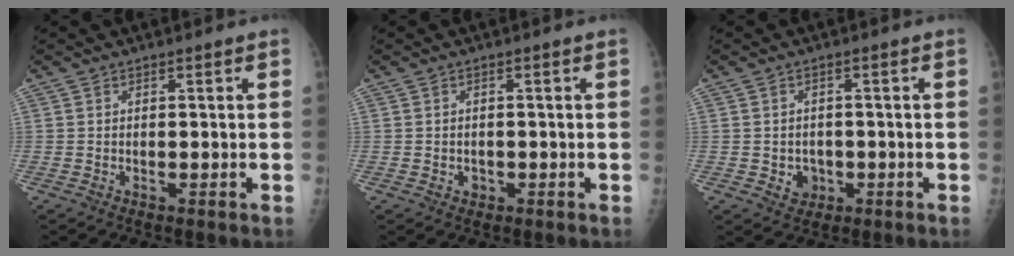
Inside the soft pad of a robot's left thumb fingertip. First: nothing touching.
{"total": 1.4, "force": [-0.5, 1.2, 0.3], "torque": [0.001, 0.003, -0.005]}
{"total": 3.4, "force": [-1.0, 3.1, 1.2], "torque": [0.001, 0.004, -0.009]}